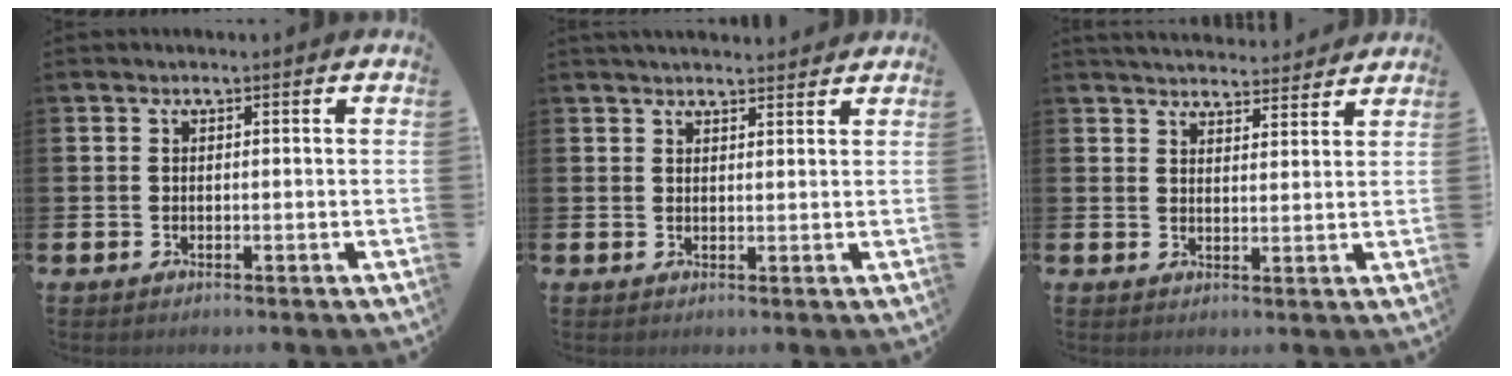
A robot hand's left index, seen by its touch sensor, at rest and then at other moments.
{"total": 2.7, "force": [2.6, 0.4, 0.3], "torque": [0.002, -0.015, 0.045]}
{"total": 4.4, "force": [4.4, 0.6, 0.1], "torque": [-0.008, -0.027, 0.078]}